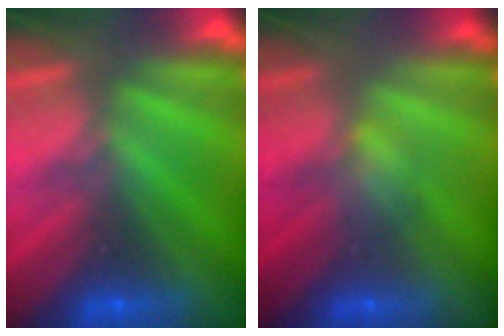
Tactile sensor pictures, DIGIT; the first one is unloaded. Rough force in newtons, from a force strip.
{"total": 2.6}